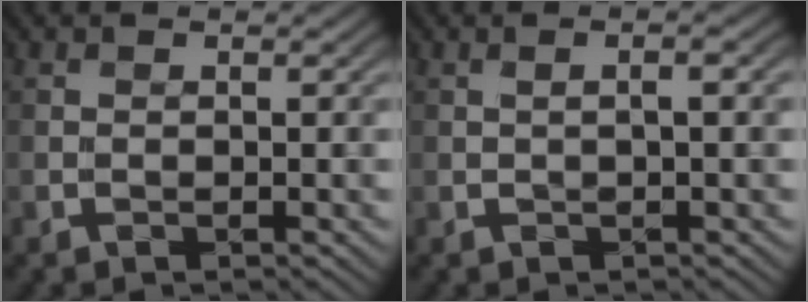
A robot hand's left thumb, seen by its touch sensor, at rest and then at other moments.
{"total": 1.5, "force": [0.3, -0.2, 1.5], "torque": [-0.030, 0.002, 0.004]}